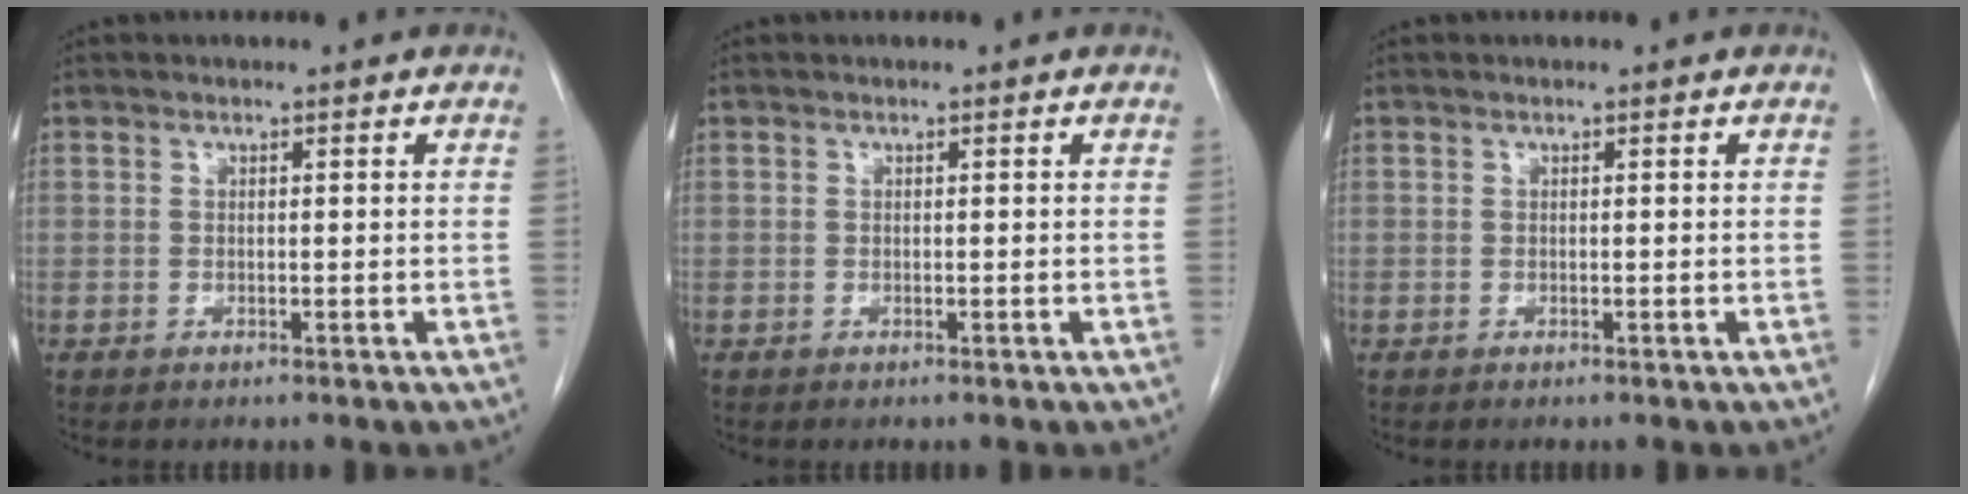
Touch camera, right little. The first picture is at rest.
{"total": 0.0}
{"total": 0.0}